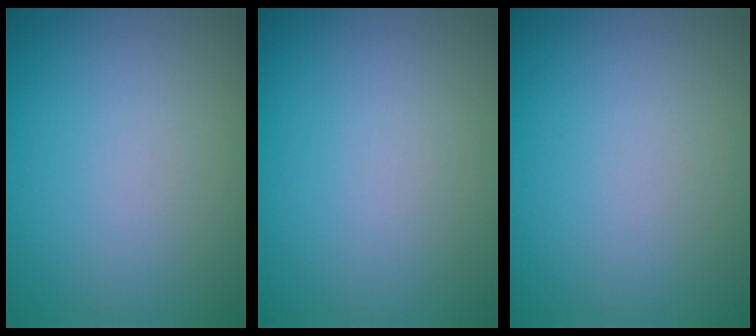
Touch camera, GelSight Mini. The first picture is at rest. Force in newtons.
{"total": 0.0}
{"total": 0.0}